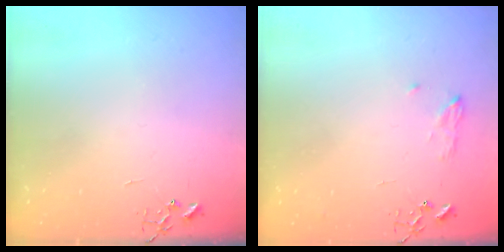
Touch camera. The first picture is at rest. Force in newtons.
{"total": 8.4, "press": 8.4, "slide": 0.9}